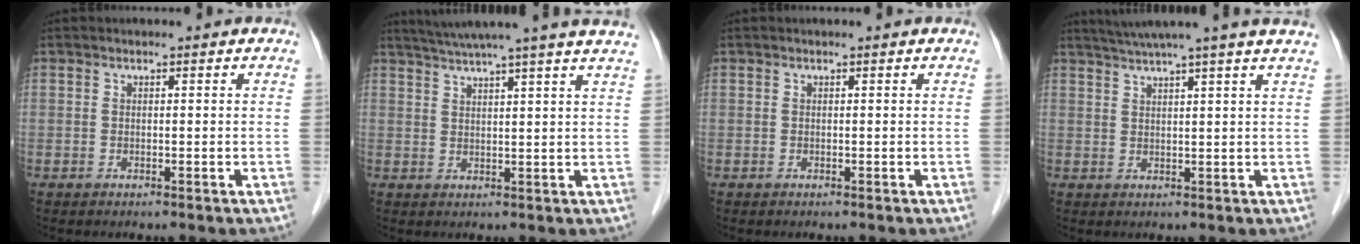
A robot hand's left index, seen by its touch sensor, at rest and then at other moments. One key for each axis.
{"total": 14.8, "fx": 12.9, "fy": -1.5, "fz": 7.0, "tx": -0.121, "ty": 0.006, "tz": 0.165}
{"total": 0.0}
{"total": 10.6, "fx": 9.1, "fy": -1.8, "fz": 5.2, "tx": -0.084, "ty": 0.015, "tz": 0.113}